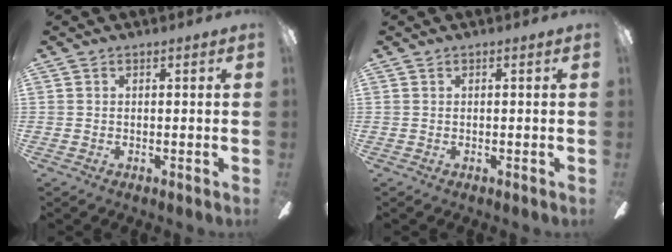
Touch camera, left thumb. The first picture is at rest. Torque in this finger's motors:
{"motor_torque": [0.00, 0.00, 0.06, -0.04, 0.00]}